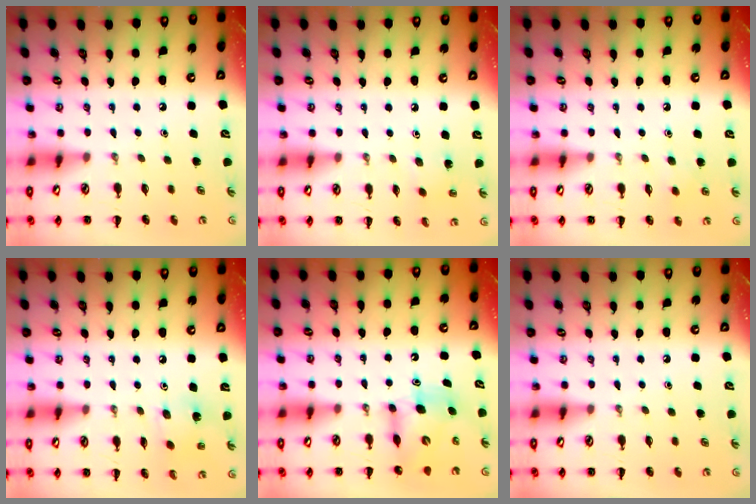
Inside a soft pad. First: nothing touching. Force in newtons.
{"total": 2.0, "press": 1.8, "slide": 0.7}
{"total": 3.9, "press": 3.7, "slide": 1.2}
{"total": 2.3, "press": 2.2, "slide": 0.5}
{"total": 6.7, "press": 6.6, "slide": 1.0}
{"total": 0.0}